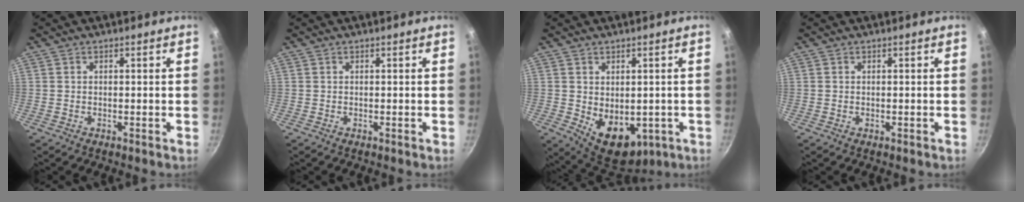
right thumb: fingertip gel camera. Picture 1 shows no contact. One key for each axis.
{"total": 0.0}
{"total": 10.9, "fx": -1.9, "fy": 7.4, "fz": 7.8, "tx": -0.085, "ty": -0.015, "tz": -0.003}
{"total": 0.0}